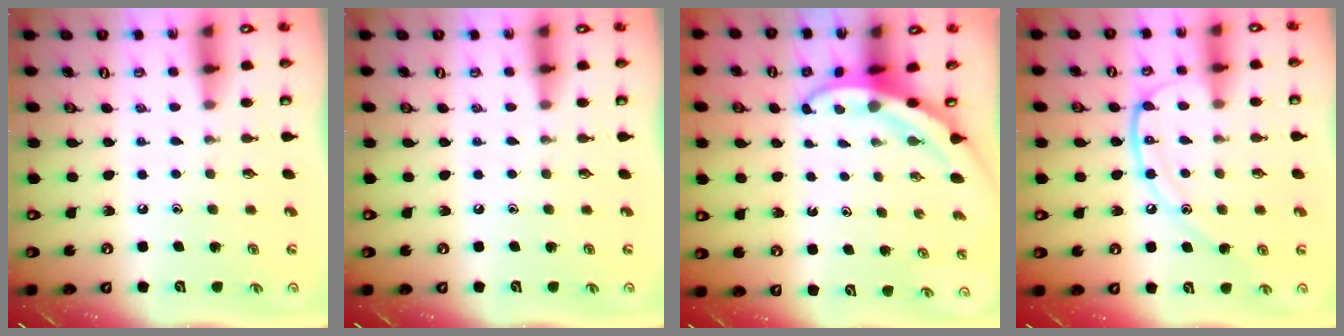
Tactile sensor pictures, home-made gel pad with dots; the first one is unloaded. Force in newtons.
{"total": 0.0}
{"total": 3.8, "press": 3.8, "slide": 0.5}
{"total": 13.7, "press": 13.6, "slide": 1.6}